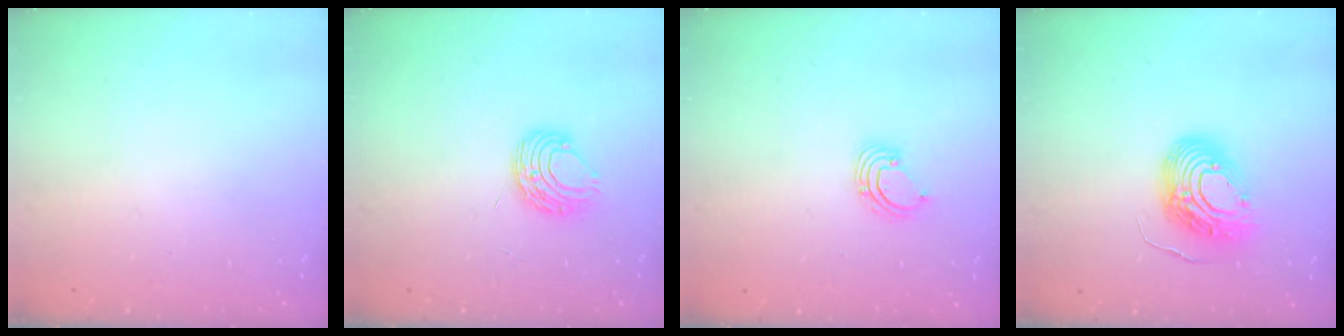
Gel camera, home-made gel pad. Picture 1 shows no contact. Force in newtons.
{"total": 8.1, "press": 8.1, "slide": 0.5}
{"total": 2.2, "press": 2.2, "slide": 0.2}
{"total": 15.0, "press": 14.9, "slide": 1.9}